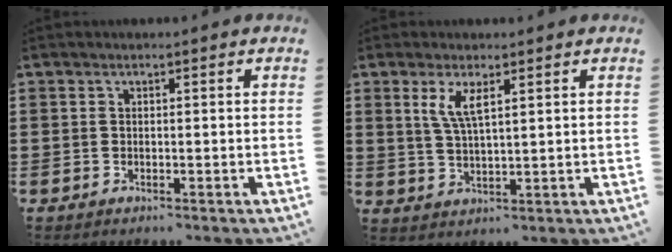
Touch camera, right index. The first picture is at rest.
{"total": 4.2, "force": [1.9, 1.2, 3.5], "torque": [-0.076, 0.005, 0.033]}